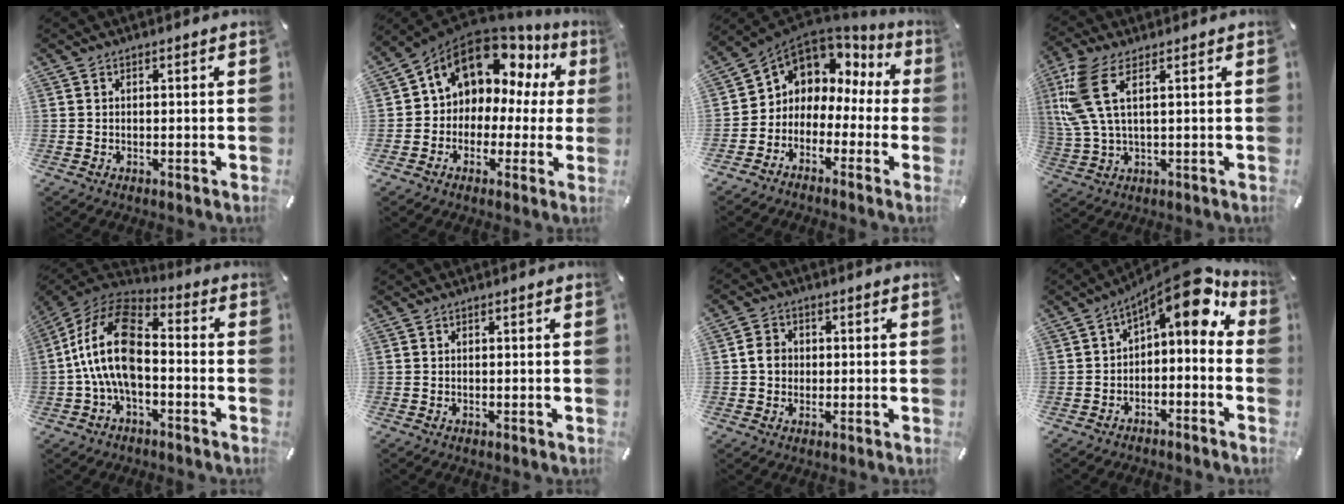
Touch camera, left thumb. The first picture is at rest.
{"total": 12.4, "force": [7.4, 8.6, 4.9], "torque": [-0.084, -0.062, 0.133]}
{"total": 5.2, "force": [1.7, 4.9, 0.2], "torque": [-0.029, -0.028, 0.034]}
{"total": 9.5, "force": [3.7, 3.3, 8.1], "torque": [-0.193, -0.012, 0.068]}
{"total": 17.5, "force": [-2.3, 10.3, 14.0], "torque": [-0.294, 0.021, -0.042]}
{"total": 0.0}
{"total": 4.4, "force": [-0.1, 4.1, 1.7], "torque": [-0.026, 0.010, -0.002]}
{"total": 9.8, "force": [5.3, 4.1, 7.2], "torque": [-0.094, -0.052, 0.086]}